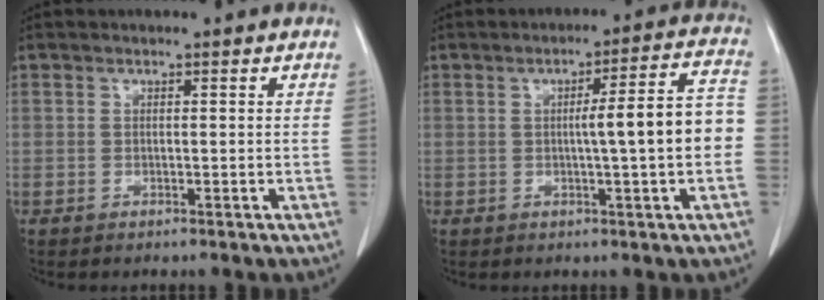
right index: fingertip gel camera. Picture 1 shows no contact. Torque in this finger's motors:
{"motor_torque": [1.20, -0.41, 0.57, 0.10]}